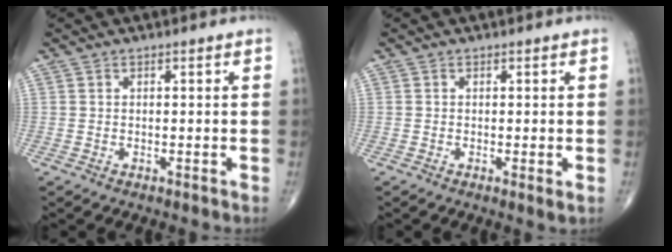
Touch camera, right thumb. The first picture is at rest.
{"total": 1.3, "force": [-0.1, 0.1, 1.3], "torque": [-0.025, -0.006, -0.004]}